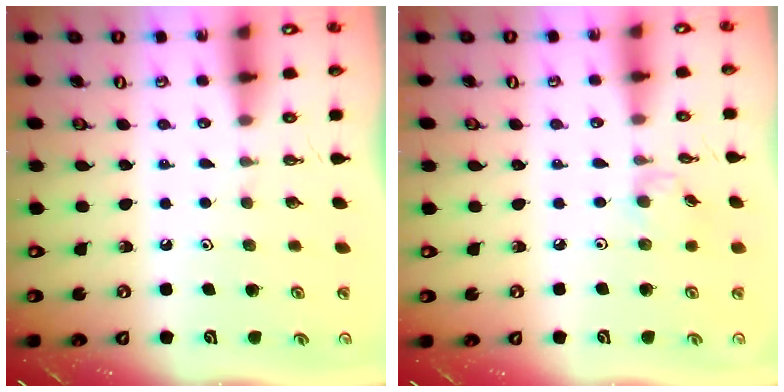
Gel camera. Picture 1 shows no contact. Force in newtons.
{"total": 2.5, "press": 2.5, "slide": 0.4}